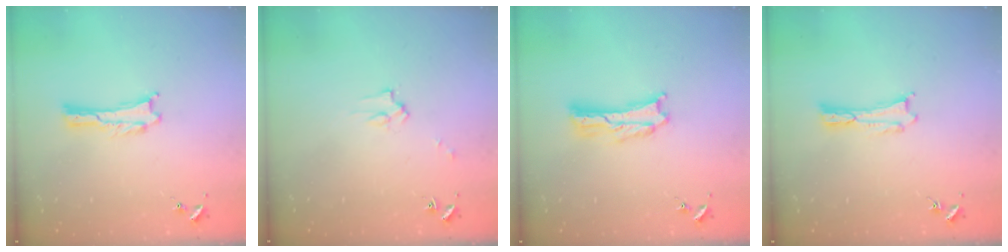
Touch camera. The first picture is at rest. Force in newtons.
{"total": 2.2, "press": 2.2, "slide": 0.2}
{"total": 1.7, "press": 1.7, "slide": 0.3}
{"total": 0.0}